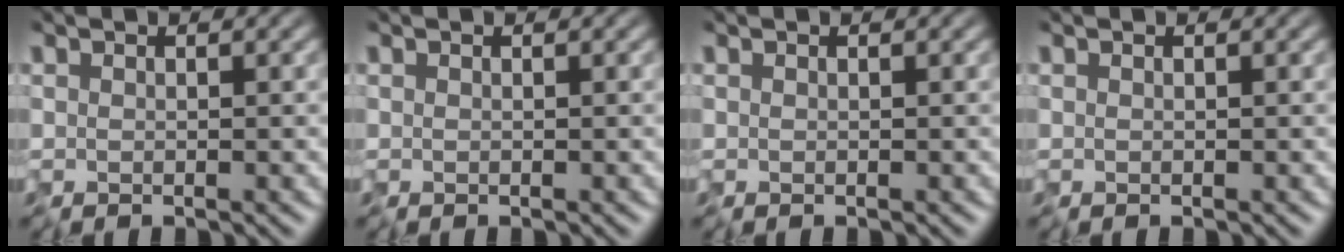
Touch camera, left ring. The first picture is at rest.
{"total": 0.0}
{"total": 0.0}
{"total": 0.0}